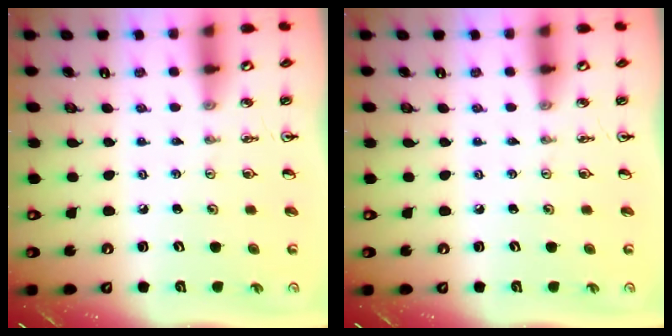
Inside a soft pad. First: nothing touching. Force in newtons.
{"total": 0.0}